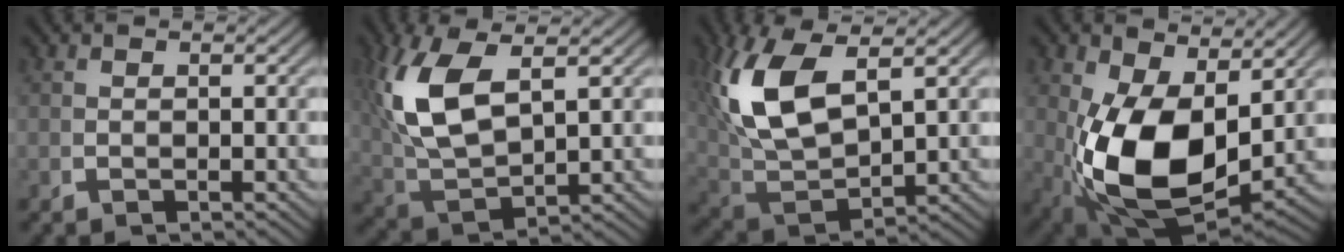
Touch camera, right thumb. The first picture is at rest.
{"total": 8.7, "force": [1.9, 5.1, 6.8], "torque": [-0.177, -0.011, 0.052]}
{"total": 10.0, "force": [2.0, 5.9, 7.8], "torque": [-0.195, -0.018, 0.052]}
{"total": 12.5, "force": [-0.2, 7.2, 10.2], "torque": [-0.235, -0.067, 0.035]}